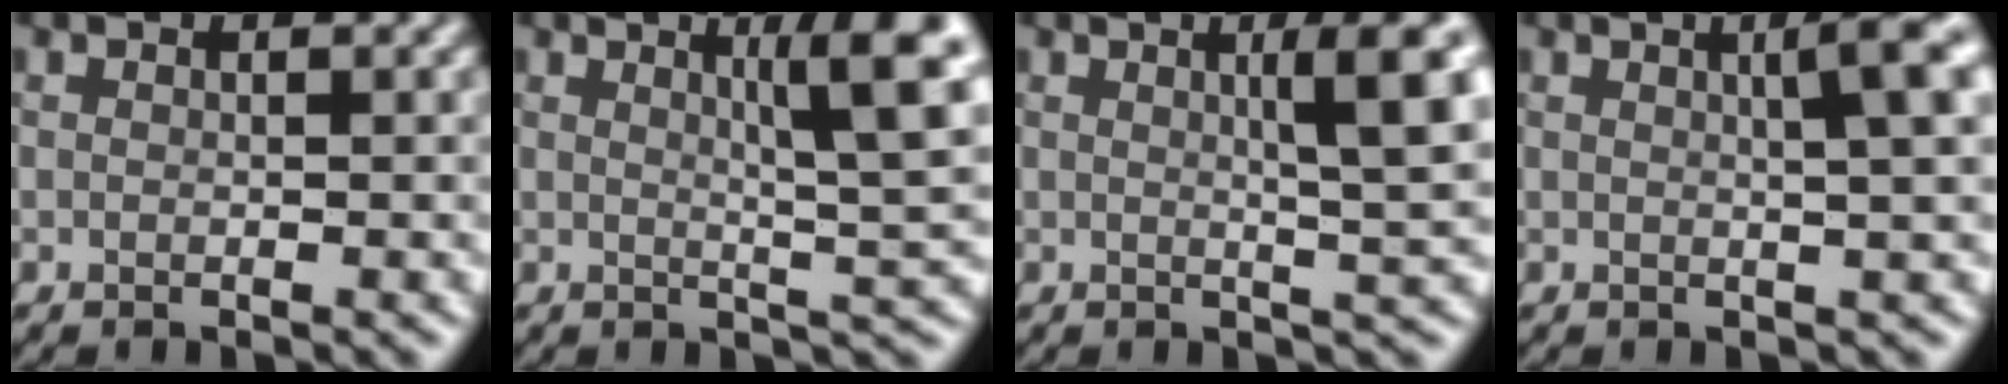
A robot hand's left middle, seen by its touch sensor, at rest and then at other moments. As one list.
[{"total": 6.6, "force": [2.2, 1.1, 6.2], "torque": [-0.075, 0.003, 0.035]}, {"total": 5.7, "force": [1.5, 0.9, 5.4], "torque": [-0.067, 0.009, 0.022]}, {"total": 4.5, "force": [1.2, 0.8, 4.2], "torque": [-0.051, 0.013, 0.016]}]